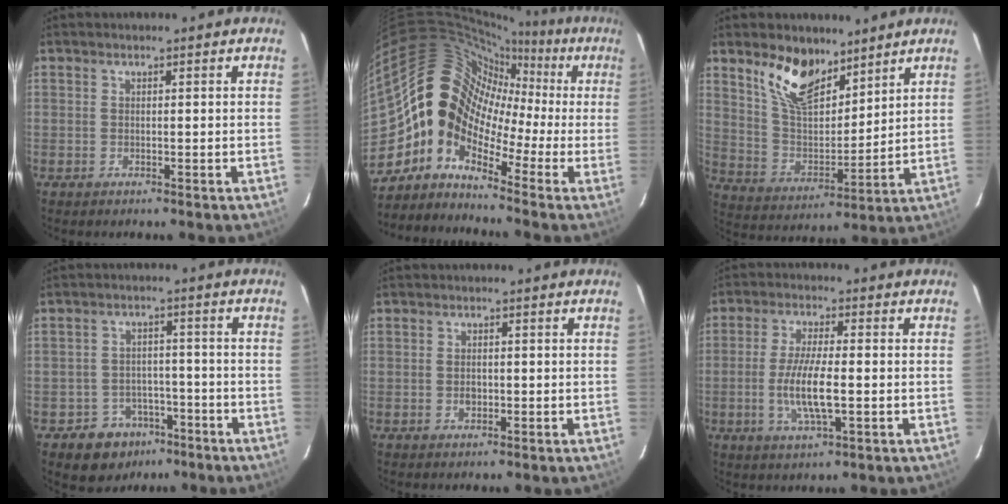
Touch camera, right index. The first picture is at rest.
{"total": 14.5, "force": [-2.5, 12.0, 7.8], "torque": [-0.124, 0.031, -0.080]}
{"total": 13.1, "force": [9.1, 6.0, 7.2], "torque": [-0.139, 0.001, 0.176]}
{"total": 8.2, "force": [-5.0, 6.3, 1.4], "torque": [-0.038, 0.030, -0.059]}
{"total": 1.9, "force": [-0.4, 1.3, 1.4], "torque": [-0.024, 0.003, -0.006]}
{"total": 9.0, "force": [-1.6, 1.9, 8.6], "torque": [-0.170, -0.008, -0.032]}